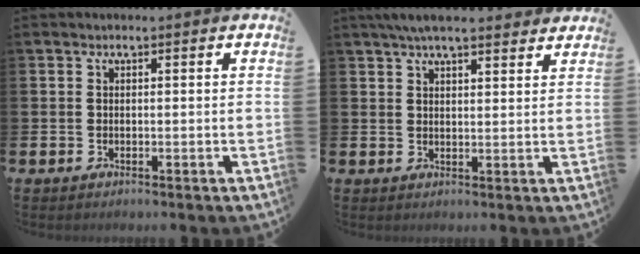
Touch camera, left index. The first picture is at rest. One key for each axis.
{"total": 4.9, "fx": 4.4, "fy": 0.8, "fz": 2.0, "tx": -0.047, "ty": -0.009, "tz": 0.081}